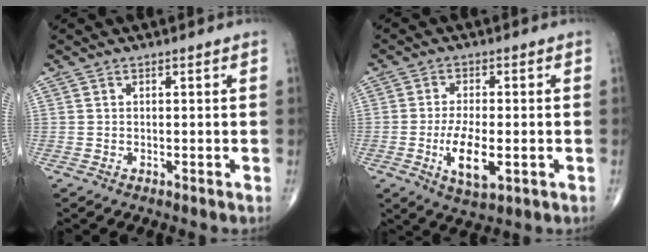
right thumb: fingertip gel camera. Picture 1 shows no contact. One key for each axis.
{"total": 8.2, "fx": -2.0, "fy": 3.4, "fz": 7.2, "tx": -0.131, "ty": -0.007, "tz": -0.029}